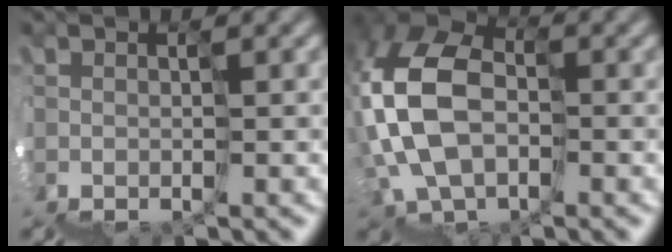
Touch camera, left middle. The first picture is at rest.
{"total": 8.1, "force": [1.7, 6.0, 5.3], "torque": [-0.140, 0.044, 0.002]}